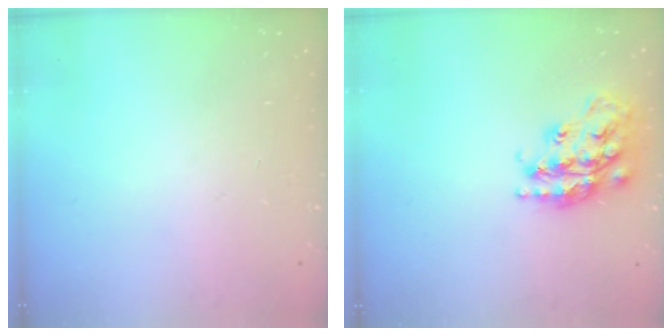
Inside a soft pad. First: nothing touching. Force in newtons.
{"total": 20.0, "press": 19.9, "slide": 1.3}